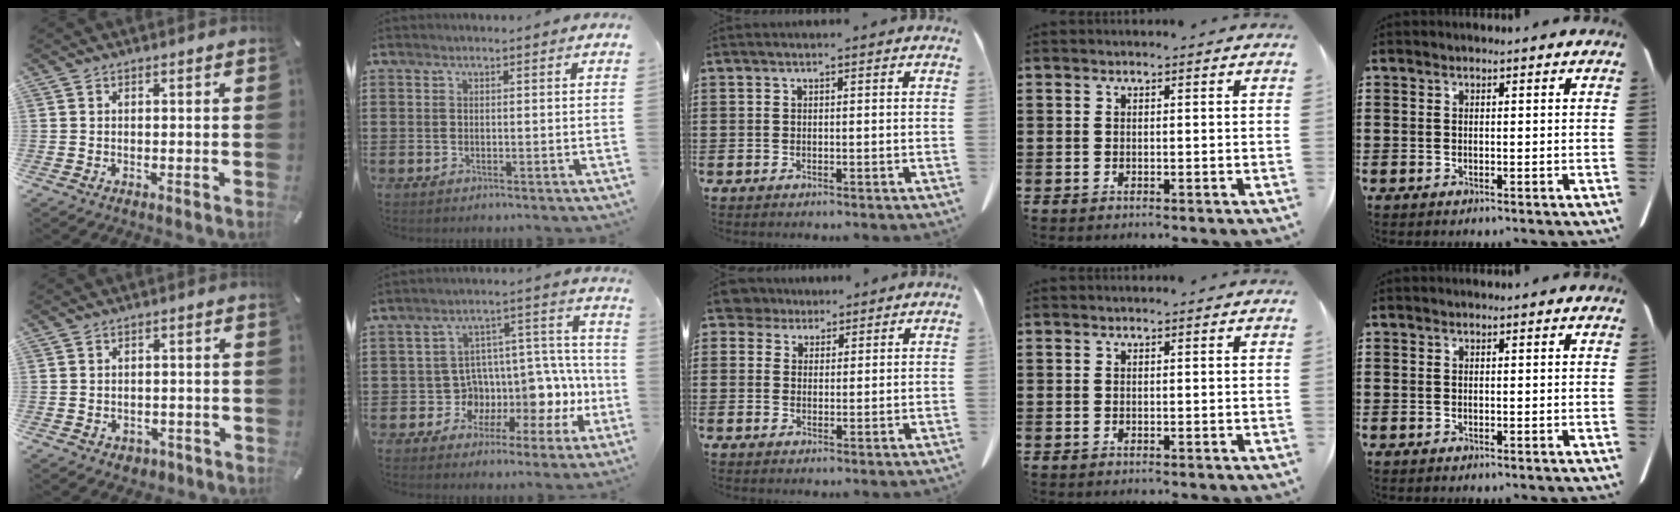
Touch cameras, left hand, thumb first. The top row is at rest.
{"thumb": {"total": 2.3, "force": [-0.9, 2.0, 0.8], "torque": [-0.013, 0.005, -0.019]}, "index": {"total": 7.5, "force": [-1.2, 6.4, 3.6], "torque": [-0.076, -0.028, -0.013]}, "middle": {"total": 4.0, "force": [3.1, 2.3, 1.1], "torque": [-0.039, 0.006, 0.060]}}